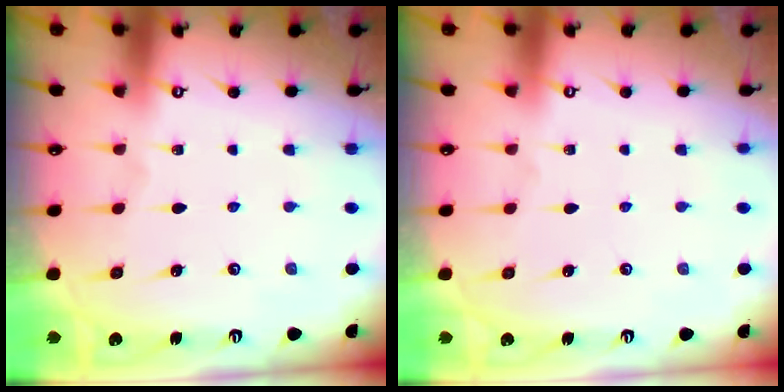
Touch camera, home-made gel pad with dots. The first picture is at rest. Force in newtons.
{"total": 0.0}